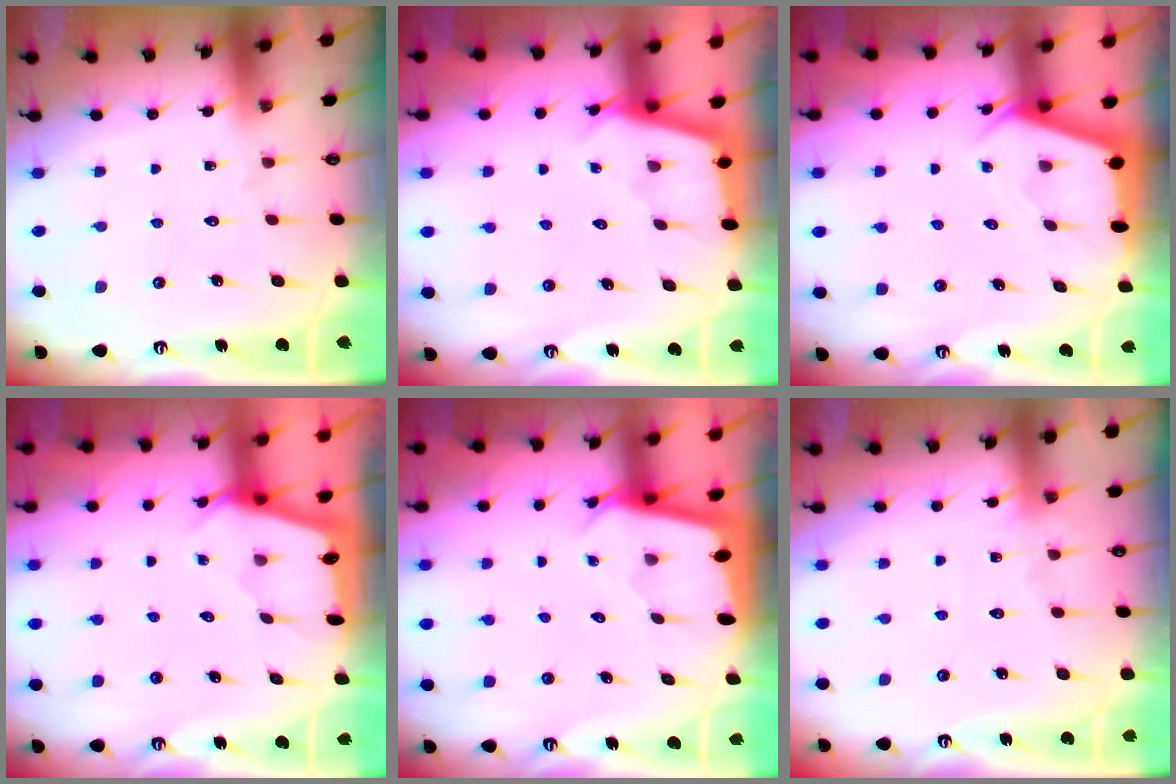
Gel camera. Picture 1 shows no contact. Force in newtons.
{"total": 2.9, "press": 2.9, "slide": 0.3}
{"total": 2.9, "press": 2.9, "slide": 0.3}
{"total": 2.2, "press": 2.2, "slide": 0.3}
{"total": 2.4, "press": 2.4, "slide": 0.2}
{"total": 4.7, "press": 4.6, "slide": 0.6}